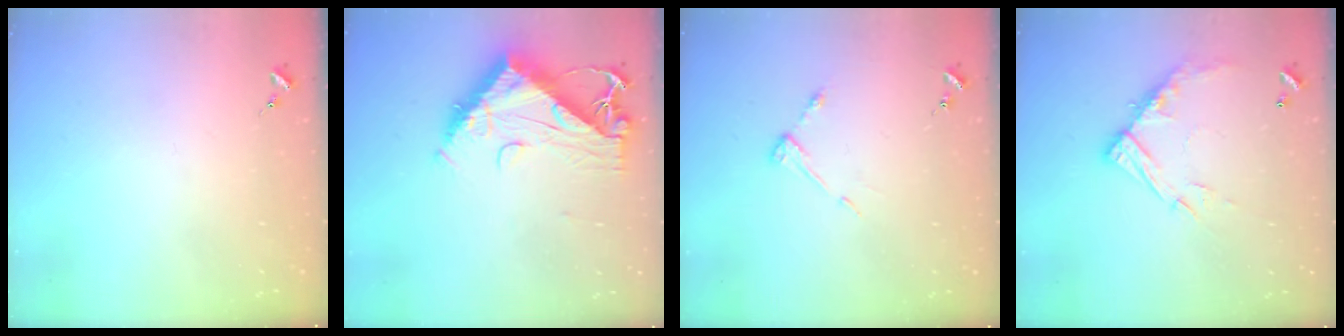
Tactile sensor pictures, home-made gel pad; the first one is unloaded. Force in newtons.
{"total": 12.0, "press": 11.9, "slide": 1.4}
{"total": 5.0, "press": 4.9, "slide": 0.4}
{"total": 13.3, "press": 13.2, "slide": 1.2}